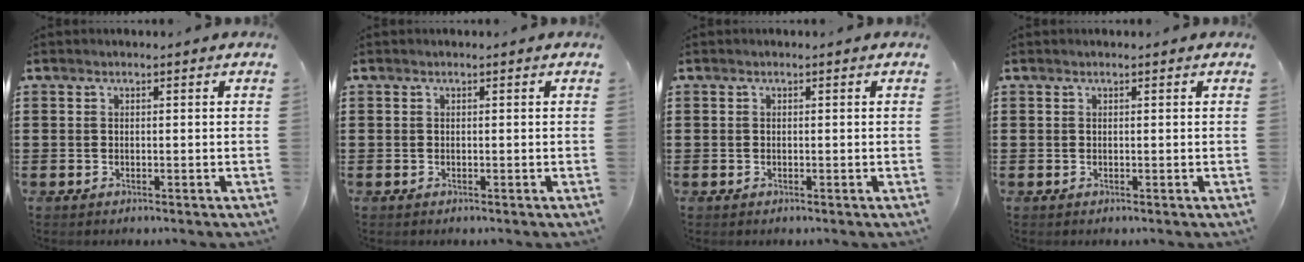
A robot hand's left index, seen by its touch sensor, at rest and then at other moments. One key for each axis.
{"total": 0.0}
{"total": 0.0}
{"total": 0.0}